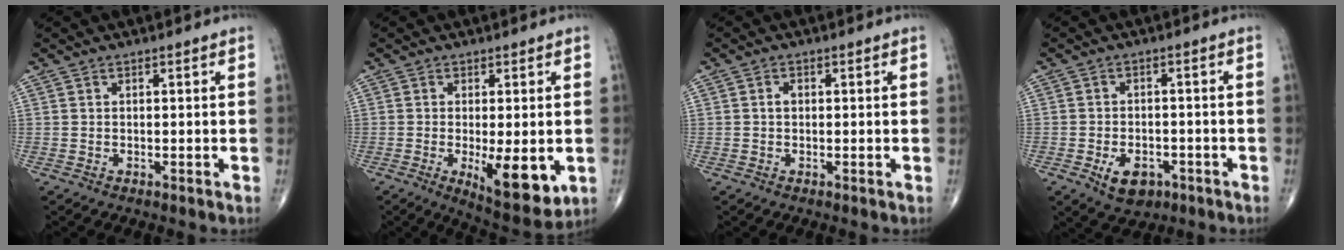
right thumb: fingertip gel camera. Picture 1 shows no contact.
{"total": 10.7, "force": [-2.4, 3.8, 9.7], "torque": [-0.134, -0.025, -0.026]}
{"total": 1.2, "force": [0.0, 0.9, 0.8], "torque": [-0.010, 0.003, -0.002]}
{"total": 6.3, "force": [-2.9, 4.1, 3.8], "torque": [-0.049, 0.013, -0.039]}